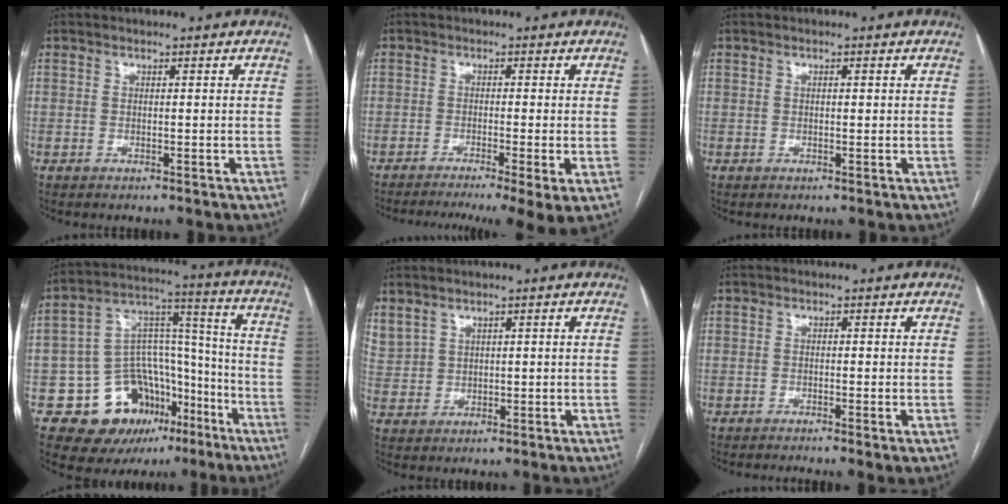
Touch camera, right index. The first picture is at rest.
{"total": 11.3, "force": [-7.9, 0.5, 8.0], "torque": [-0.106, -0.015, -0.118]}
{"total": 0.7, "force": [0.1, 0.2, 0.6], "torque": [-0.011, 0.000, 0.002]}
{"total": 16.5, "force": [-8.4, 11.7, 8.1], "torque": [-0.117, 0.067, -0.118]}
{"total": 4.6, "force": [3.4, 2.8, 1.4], "torque": [-0.037, 0.013, 0.085]}
{"total": 2.0, "force": [-1.2, 0.0, 1.6], "torque": [-0.020, -0.004, -0.018]}